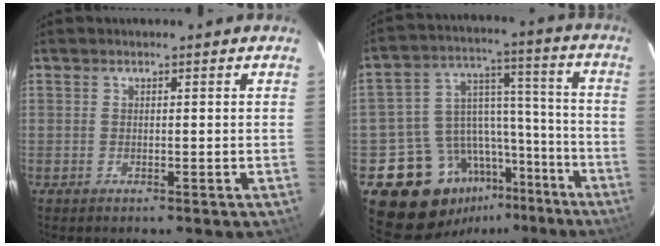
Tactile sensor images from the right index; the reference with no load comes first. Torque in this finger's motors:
{"motor_torque": [1.18, -0.95, 0.20, 0.00]}